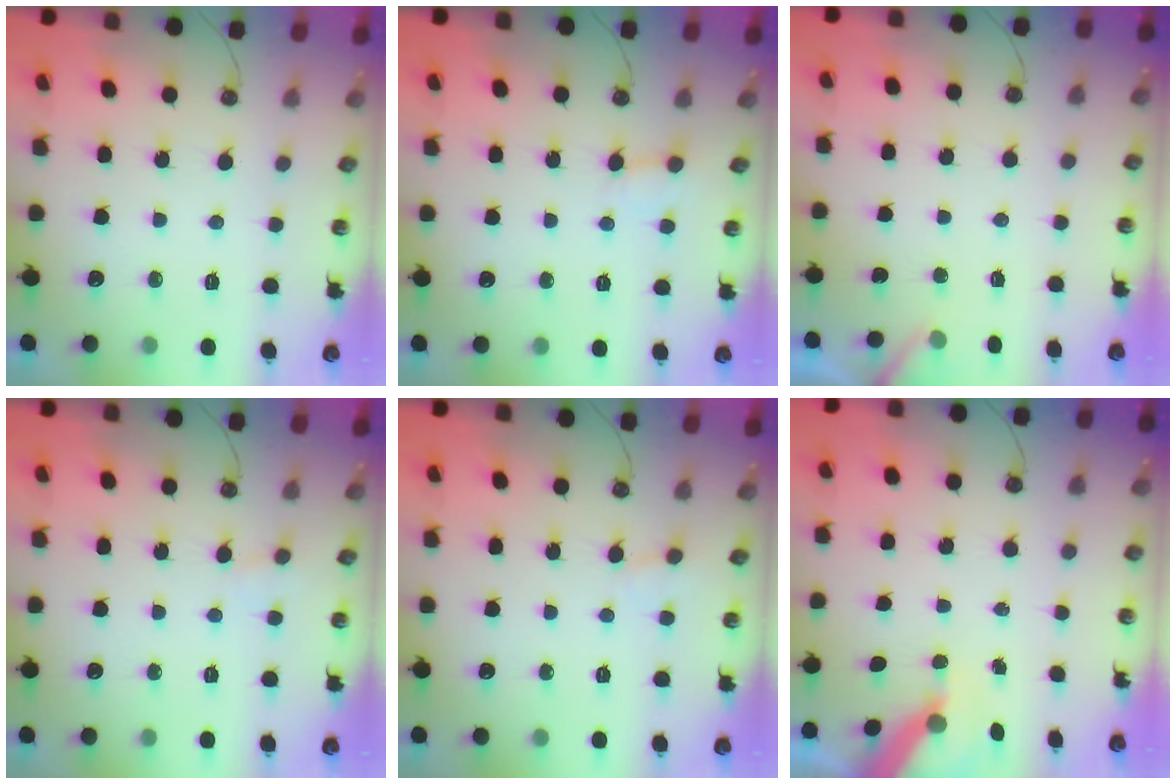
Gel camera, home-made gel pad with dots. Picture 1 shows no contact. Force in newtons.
{"total": 3.6, "press": 3.6, "slide": 0.3}
{"total": 1.7, "press": 1.7, "slide": 0.1}
{"total": 3.5, "press": 3.5, "slide": 0.3}
{"total": 3.3, "press": 3.3, "slide": 0.4}
{"total": 7.0, "press": 7.0, "slide": 0.9}